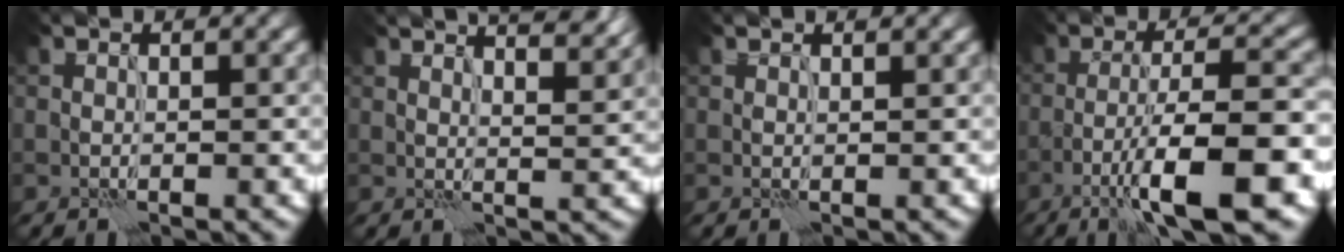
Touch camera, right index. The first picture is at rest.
{"total": 8.6, "force": [6.3, 2.9, 5.1], "torque": [-0.039, 0.032, 0.055]}
{"total": 0.9, "force": [0.7, 0.3, 0.5], "torque": [-0.007, -0.001, 0.005]}
{"total": 8.9, "force": [-4.0, 1.6, 7.8], "torque": [-0.115, 0.010, -0.072]}